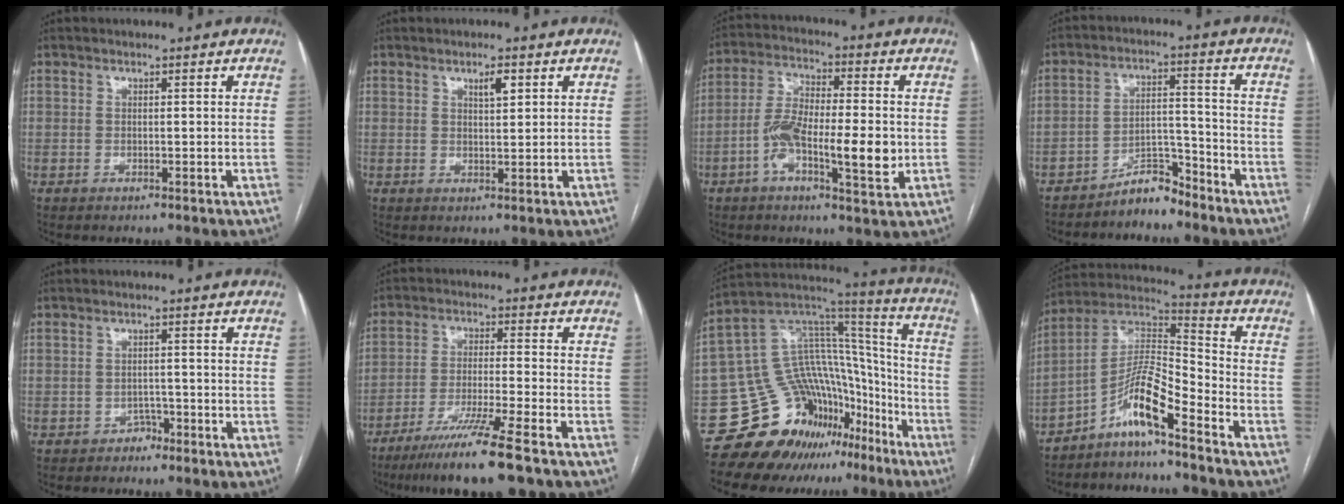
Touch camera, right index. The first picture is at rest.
{"total": 2.5, "force": [1.3, 0.6, 2.0], "torque": [-0.035, -0.002, 0.023]}
{"total": 12.2, "force": [-2.6, 3.4, 11.4], "torque": [-0.208, 0.007, -0.046]}
{"total": 5.8, "force": [-5.2, 1.7, 1.7], "torque": [-0.021, 0.018, -0.092]}
{"total": 1.7, "force": [-1.3, 1.2, 0.2], "torque": [-0.001, 0.006, -0.022]}
{"total": 11.1, "force": [-7.9, -1.2, 7.7], "torque": [-0.135, -0.036, -0.137]}
{"total": 19.6, "force": [-14.3, 11.5, 6.7], "torque": [-0.082, 0.103, -0.223]}
{"total": 9.9, "force": [-6.4, 1.0, 7.5], "torque": [-0.149, 0.023, -0.122]}